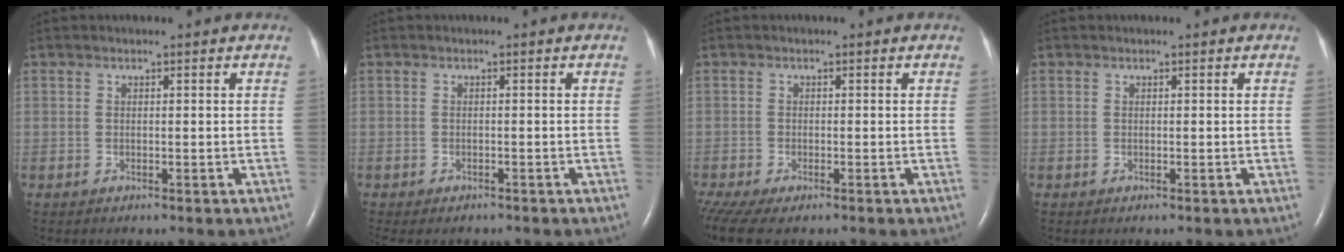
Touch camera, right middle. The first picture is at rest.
{"total": 4.0, "force": [-3.4, 1.7, 1.2], "torque": [-0.012, -0.002, -0.044]}
{"total": 8.1, "force": [-5.9, 2.9, 4.7], "torque": [-0.104, -0.010, -0.095]}
{"total": 0.0}